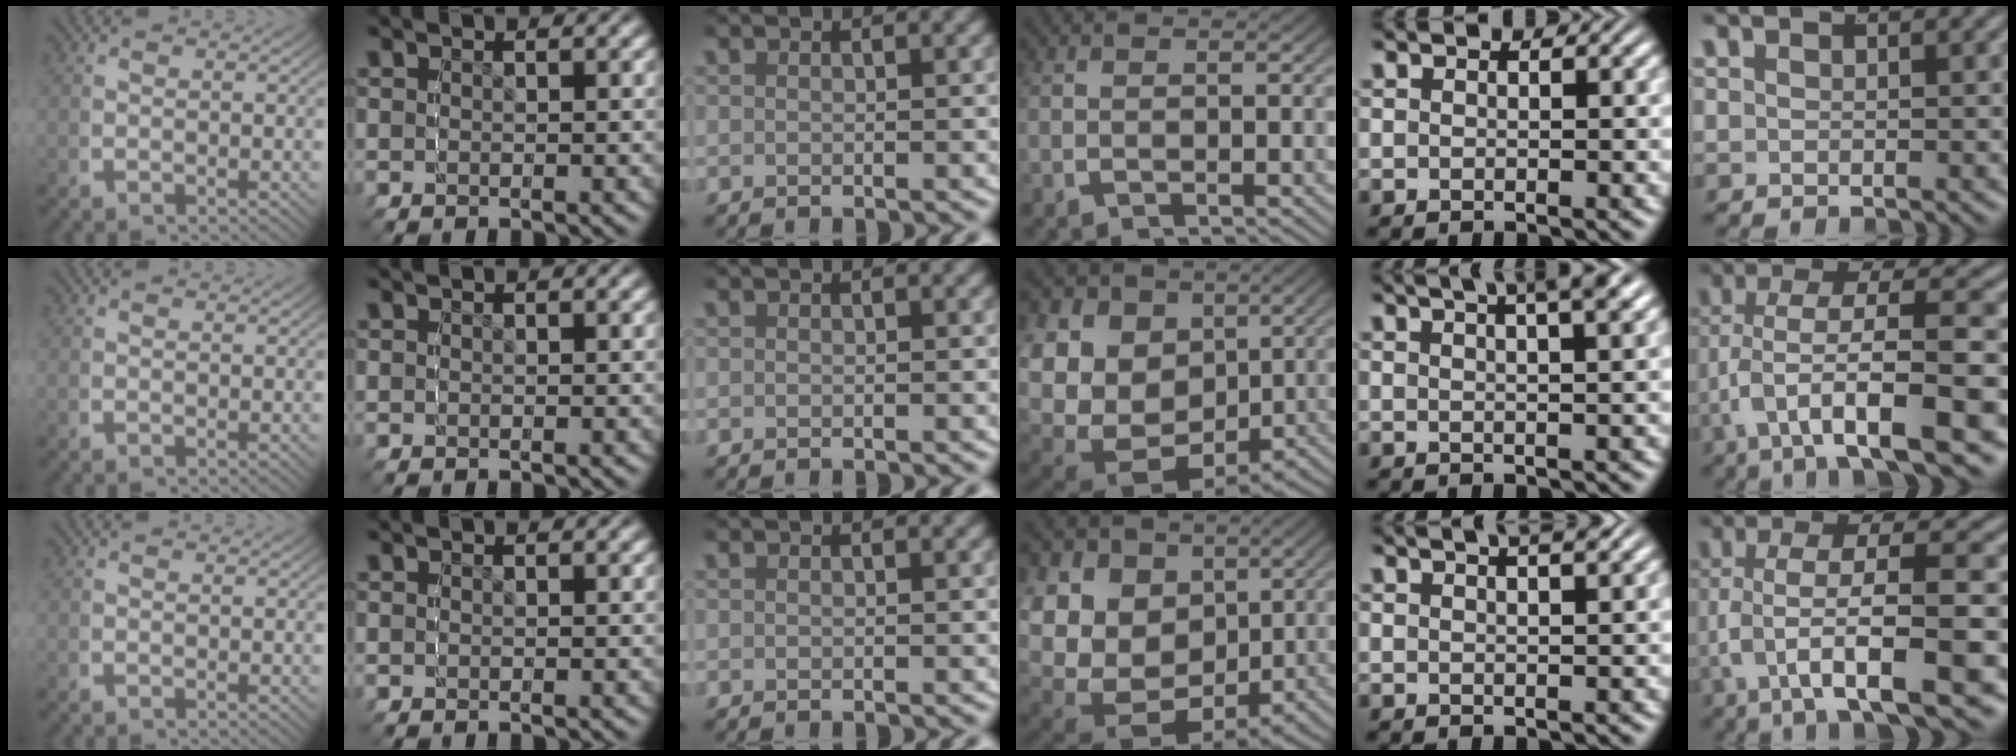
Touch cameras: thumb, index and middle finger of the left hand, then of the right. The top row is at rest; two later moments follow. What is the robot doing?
{"motion": "grasp_and_lifting", "object": "sponge"}